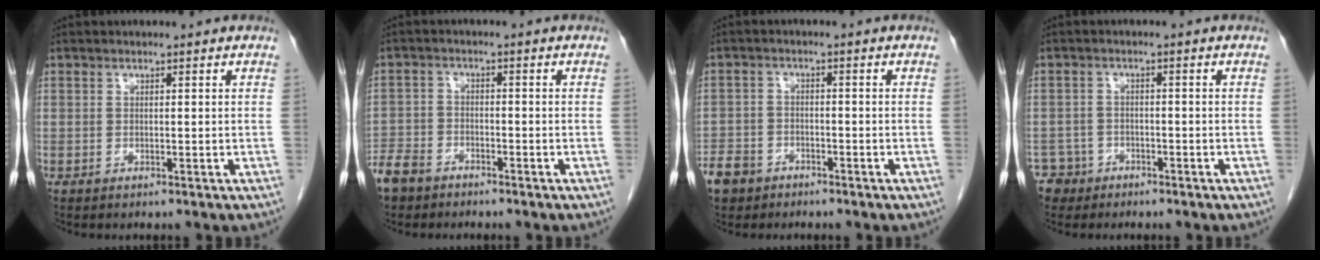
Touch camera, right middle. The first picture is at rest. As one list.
[{"total": 6.1, "force": [-4.9, 3.3, 1.5], "torque": [-0.035, 0.002, -0.093]}, {"total": 6.3, "force": [-4.4, 4.2, 1.4], "torque": [-0.034, 0.007, -0.078]}, {"total": 3.7, "force": [-2.4, 2.7, -0.6], "torque": [0.017, 0.010, -0.044]}]